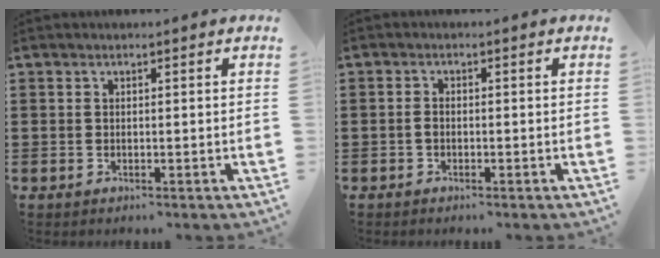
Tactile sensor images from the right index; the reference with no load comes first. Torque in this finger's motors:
{"motor_torque": [0.52, 0.91, 0.10, 0.00]}